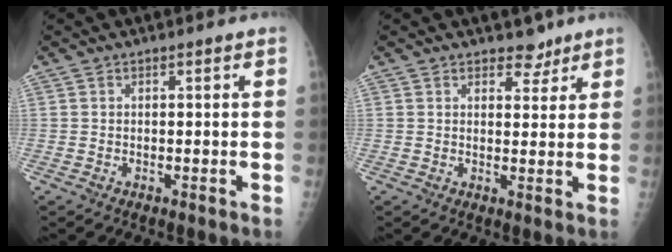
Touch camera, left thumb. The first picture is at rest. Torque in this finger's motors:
{"motor_torque": [0.15, 0.33, -0.16, 0.12, 0.01]}